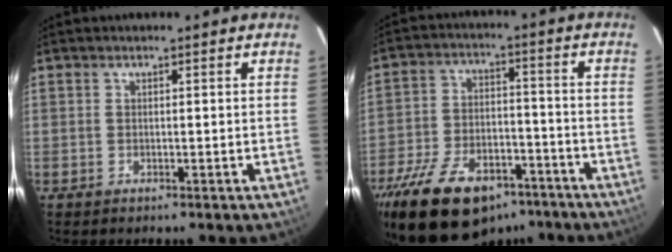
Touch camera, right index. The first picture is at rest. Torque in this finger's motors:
{"motor_torque": [1.36, -0.78, 0.70, 0.18]}